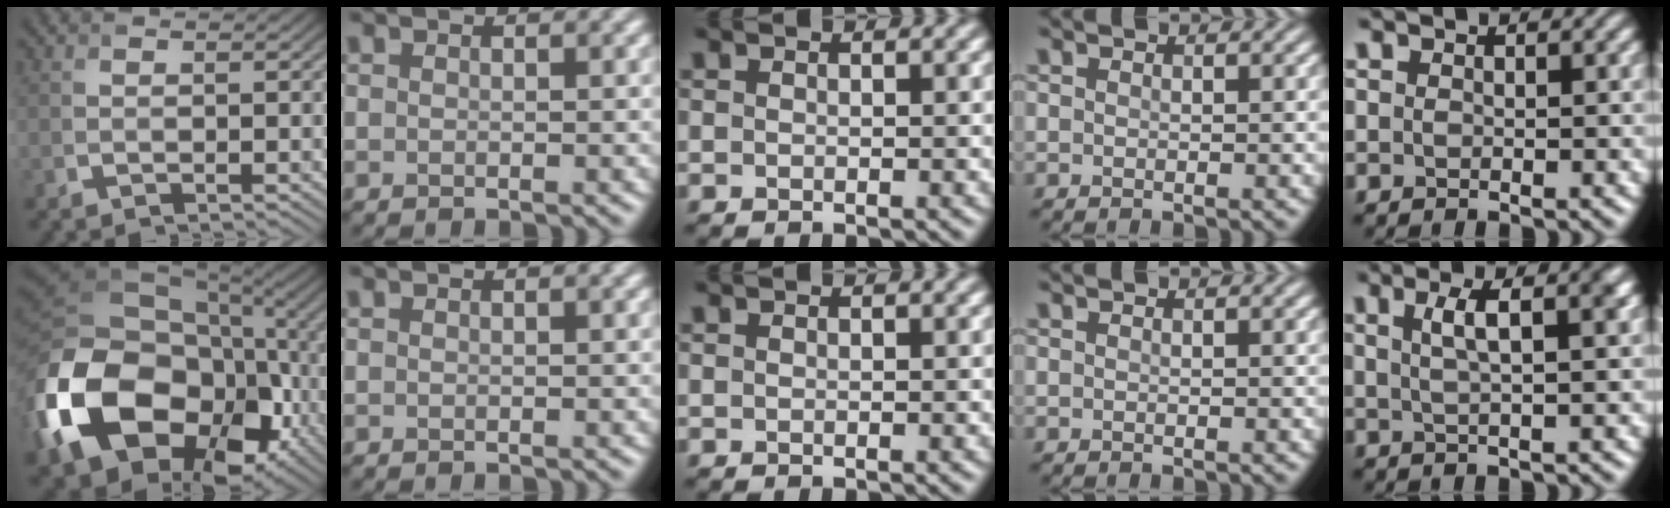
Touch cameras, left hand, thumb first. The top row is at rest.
{"thumb": {"total": 21.2, "force": [-5.2, 15.2, 13.8], "torque": [-0.333, -0.027, -0.082]}, "little": {"total": 4.0, "force": [1.4, 1.2, 3.6], "torque": [-0.048, 0.010, 0.019]}}